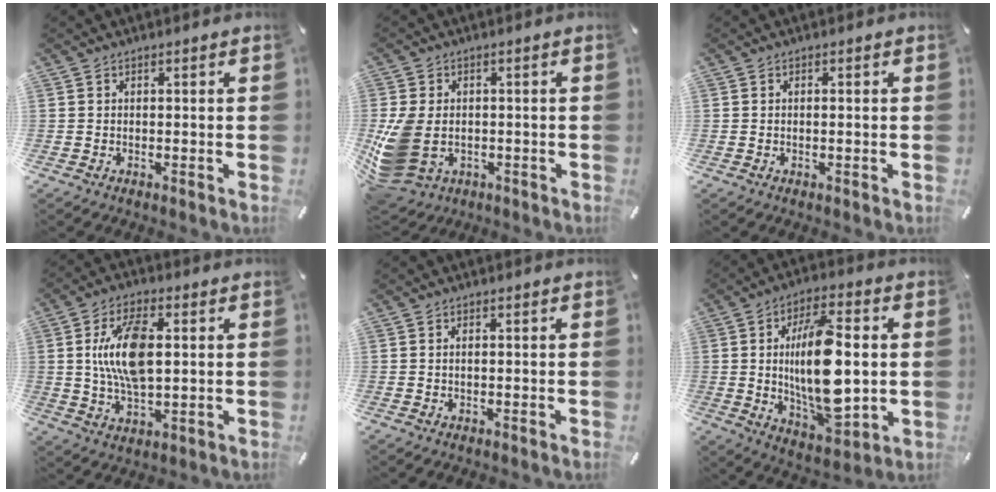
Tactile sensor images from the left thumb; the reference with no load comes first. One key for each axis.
{"total": 10.7, "fx": -1.5, "fy": 8.1, "fz": 6.8, "tx": -0.167, "ty": -0.002, "tz": -0.026}
{"total": 0.8, "fx": -0.1, "fy": 0.2, "fz": 0.8, "tx": -0.016, "ty": -0.002, "tz": -0.001}
{"total": 13.1, "fx": 2.1, "fy": 6.5, "fz": 11.1, "tx": -0.227, "ty": -0.004, "tz": 0.031}
{"total": 0.8, "fx": 0.0, "fy": 0.3, "fz": 0.8, "tx": -0.016, "ty": 0.000, "tz": 0.000}
{"total": 19.1, "fx": 0.8, "fy": 9.0, "fz": 16.9, "tx": -0.308, "ty": -0.014, "tz": 0.013}